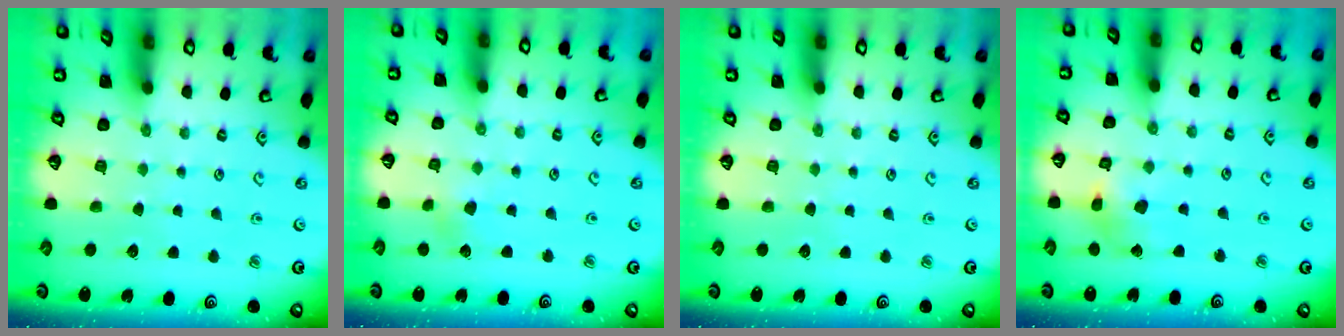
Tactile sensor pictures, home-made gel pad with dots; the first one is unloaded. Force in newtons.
{"total": 1.3, "press": 1.3, "slide": 0.2}
{"total": 0.0}
{"total": 7.8, "press": 7.8, "slide": 0.8}